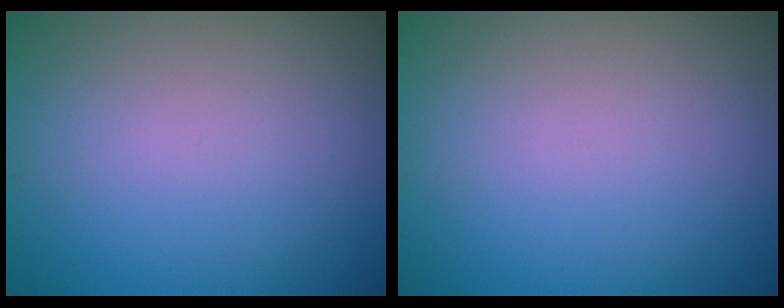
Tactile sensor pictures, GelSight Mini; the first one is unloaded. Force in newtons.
{"total": 0.0}